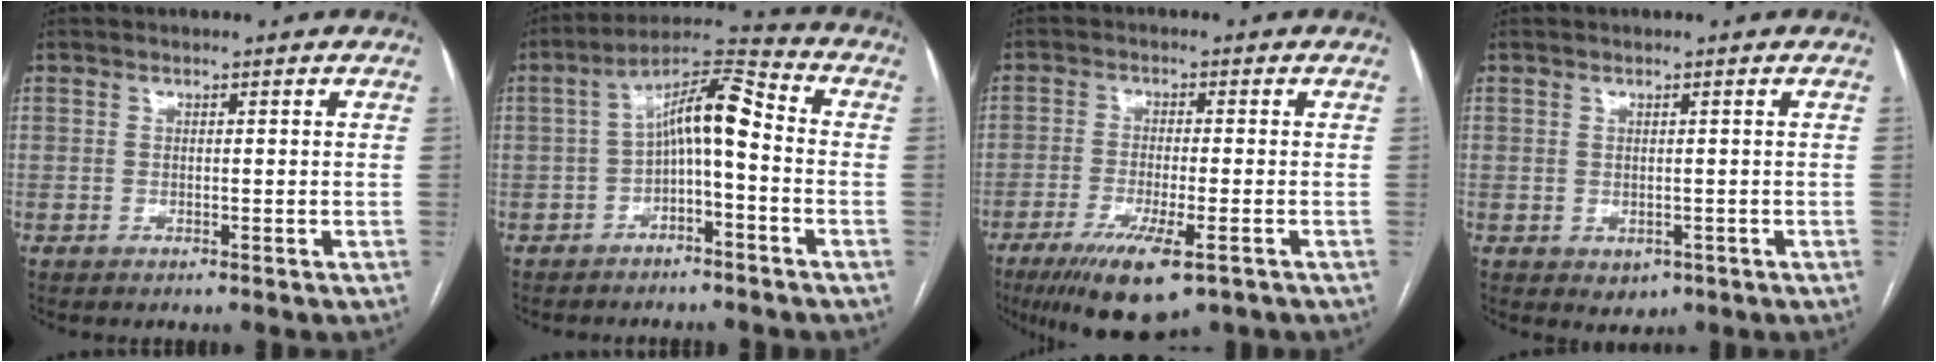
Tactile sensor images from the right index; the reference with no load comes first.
{"total": 9.4, "force": [-0.9, 2.3, 9.1], "torque": [-0.153, 0.042, -0.017]}
{"total": 10.7, "force": [-6.3, 2.1, 8.3], "torque": [-0.144, -0.027, -0.097]}
{"total": 2.1, "force": [-0.6, 1.7, 1.0], "torque": [-0.010, -0.001, 0.004]}